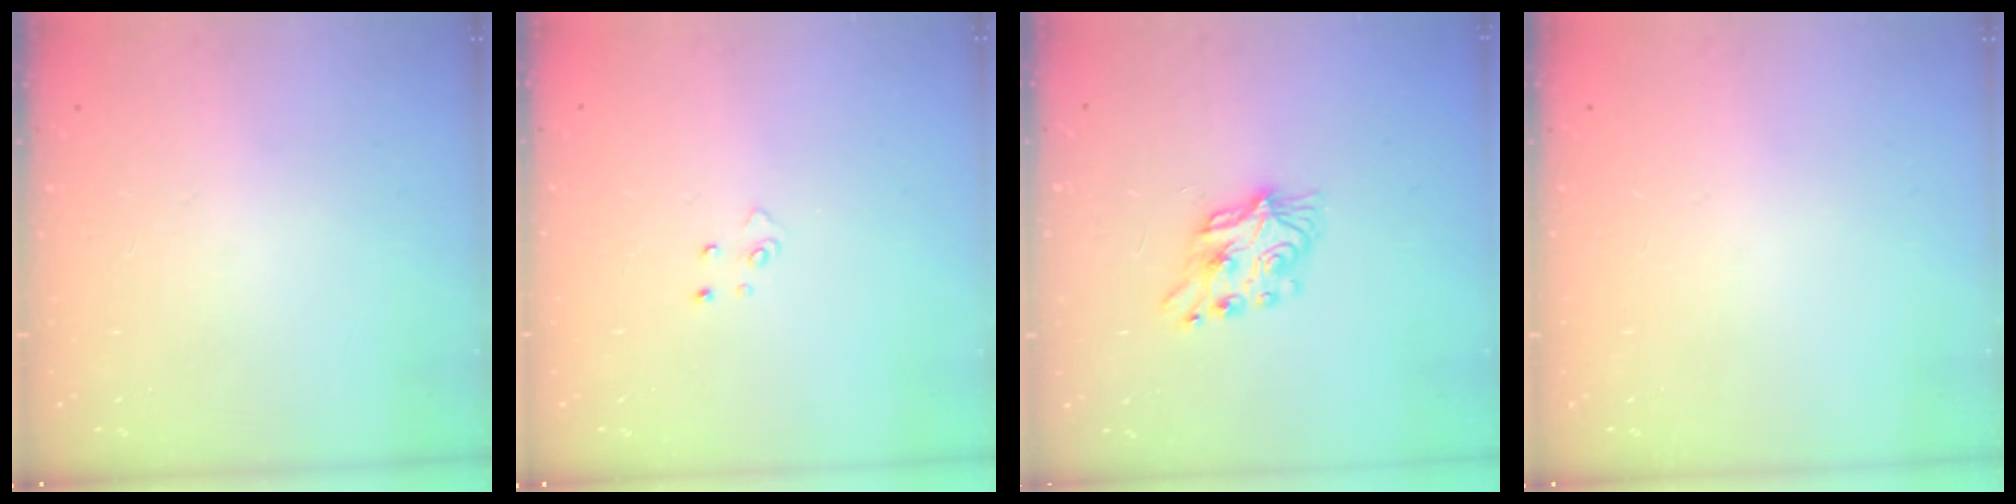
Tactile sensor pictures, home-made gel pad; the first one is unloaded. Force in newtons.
{"total": 4.1, "press": 4.1, "slide": 0.4}
{"total": 8.1, "press": 8.1, "slide": 0.5}
{"total": 0.0}